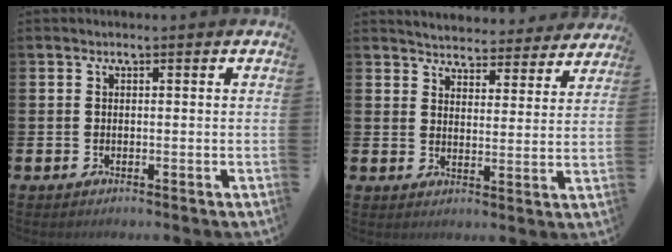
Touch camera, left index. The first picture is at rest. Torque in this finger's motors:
{"motor_torque": [1.05, -1.09, 0.35, 0.04]}